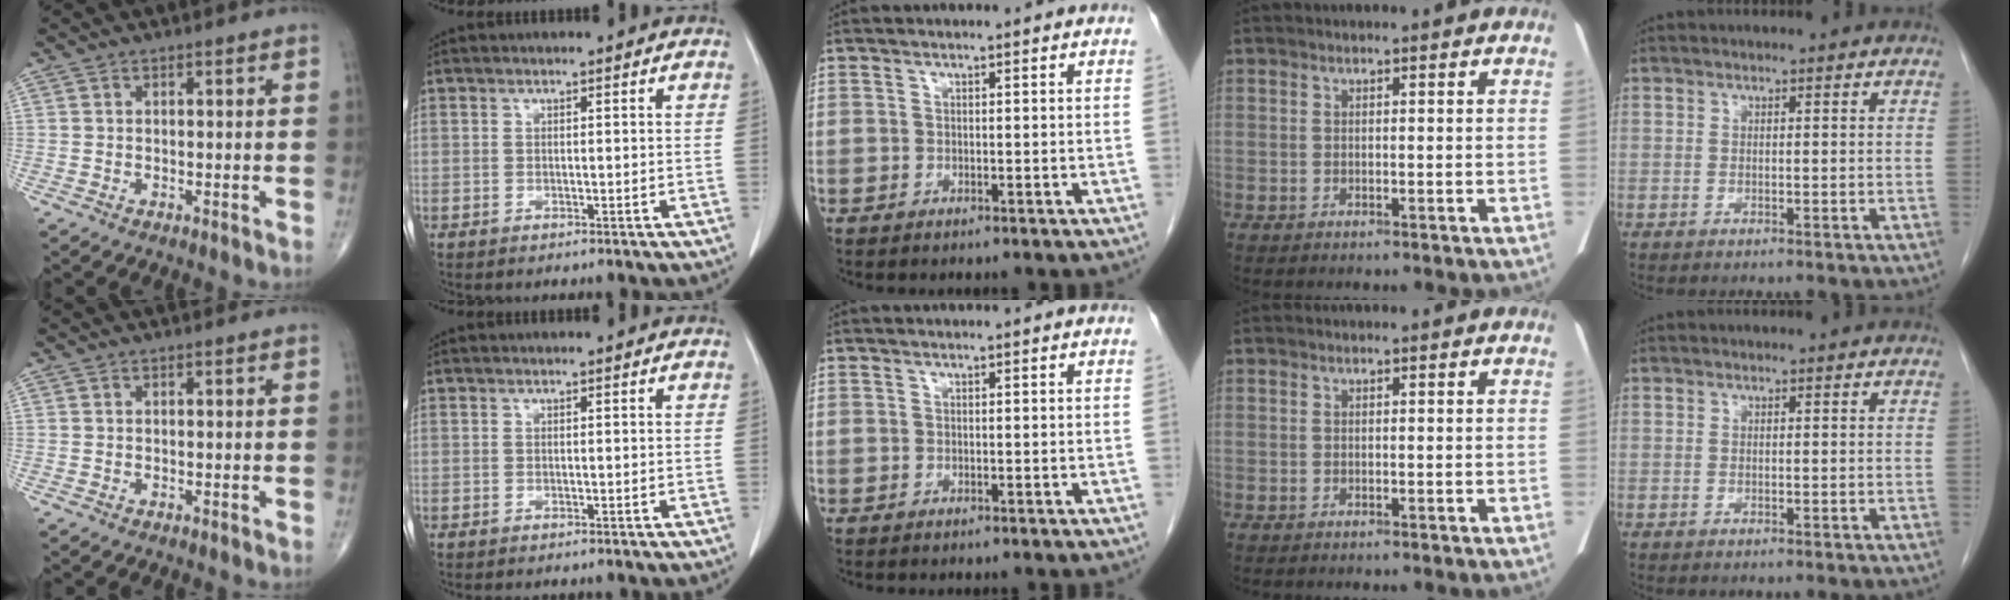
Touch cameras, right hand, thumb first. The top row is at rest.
{}